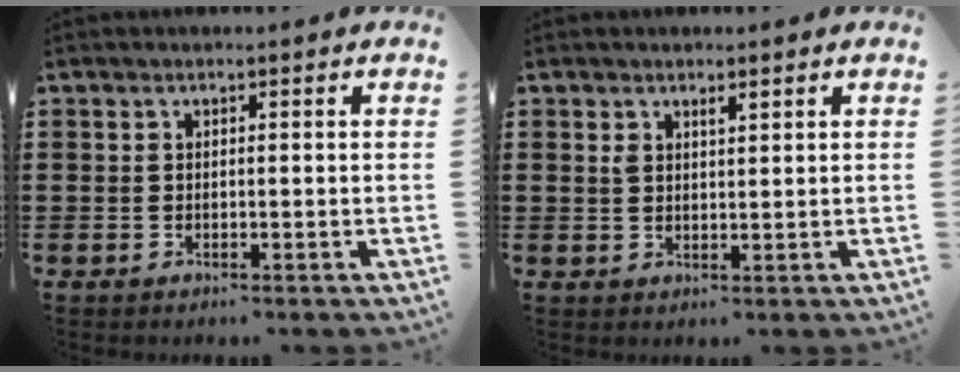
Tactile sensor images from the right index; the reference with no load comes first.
{"total": 1.6, "force": [1.0, 0.7, 1.0], "torque": [-0.022, 0.003, 0.018]}